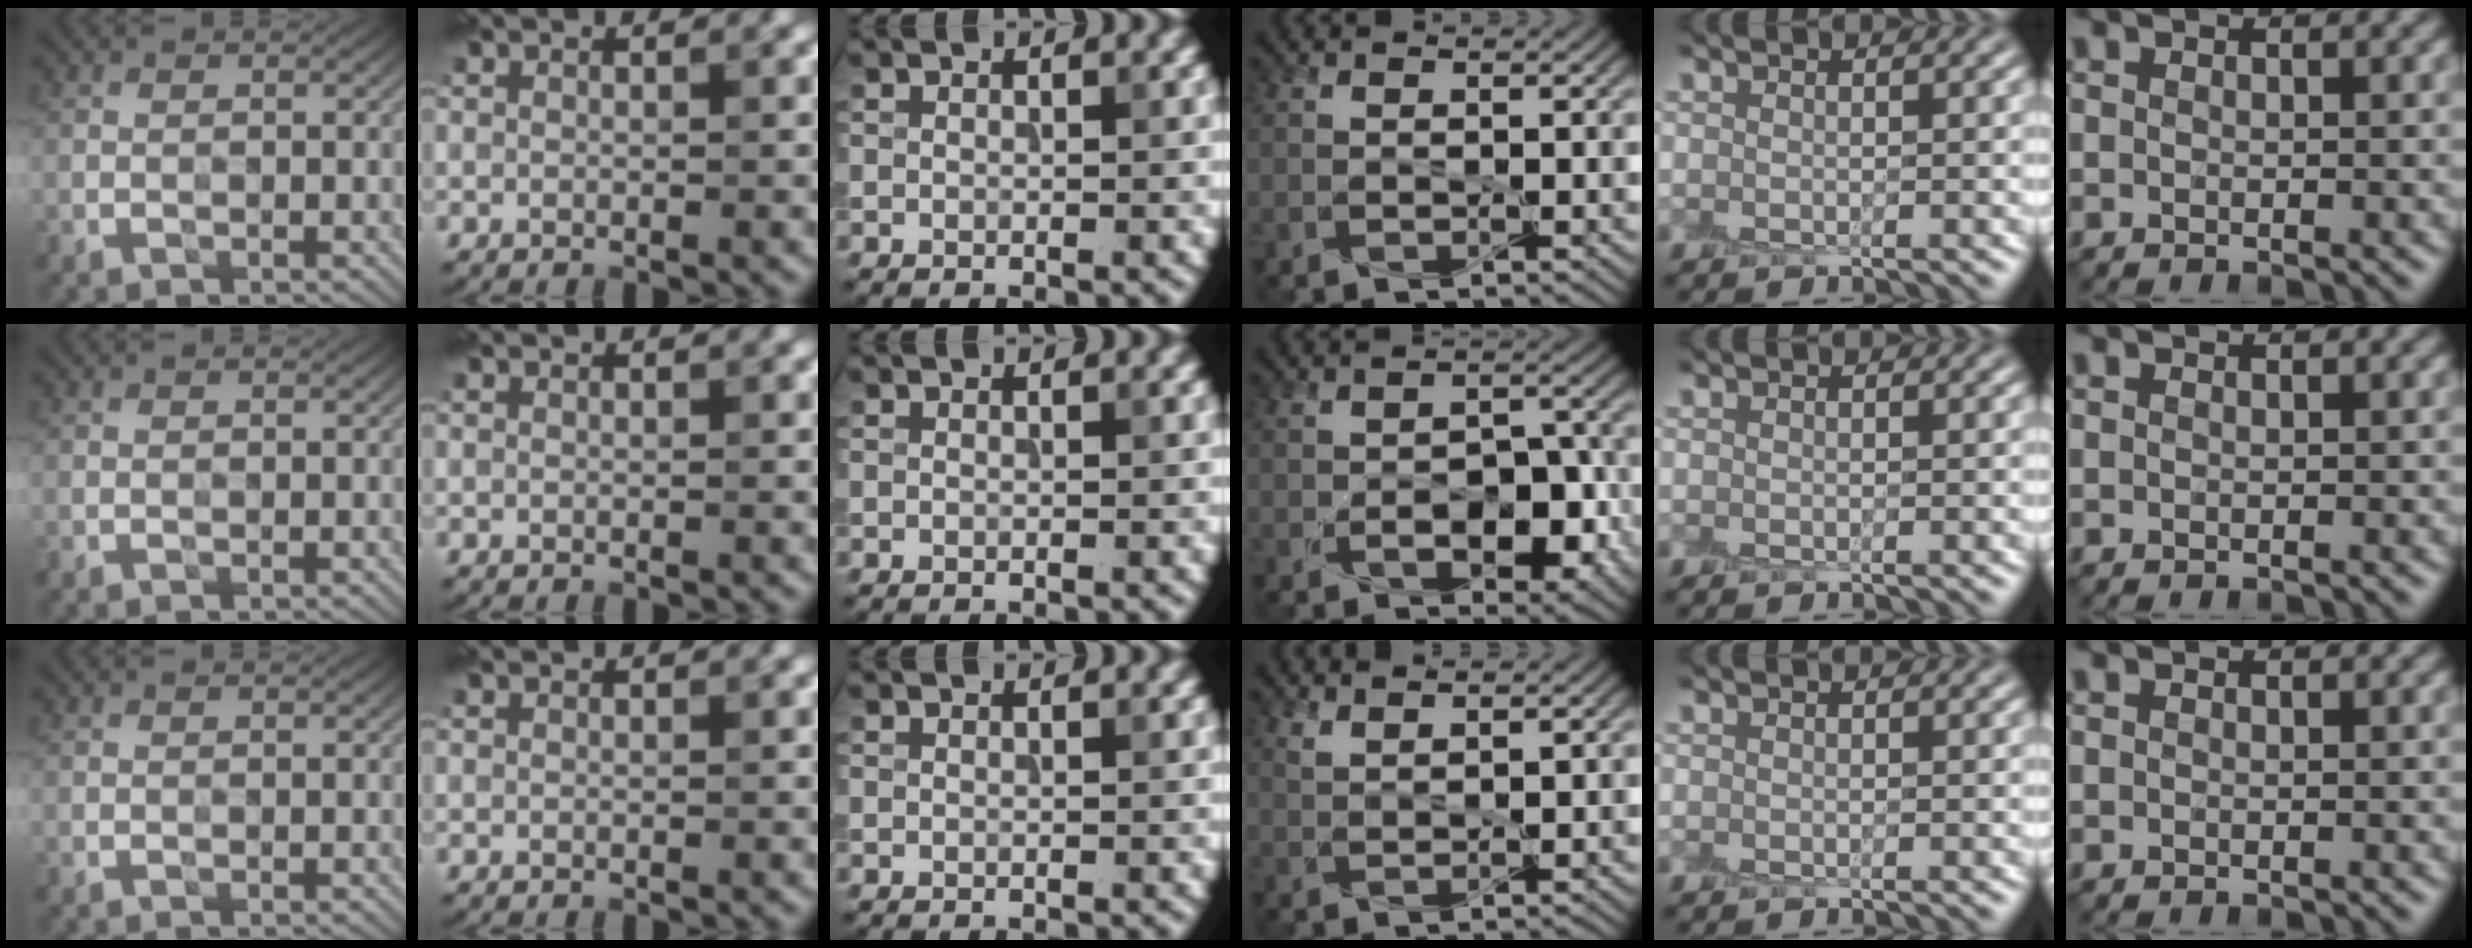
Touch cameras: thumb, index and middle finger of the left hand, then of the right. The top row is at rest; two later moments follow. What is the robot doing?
{"motion": "peel", "object": "plastic wrap"}